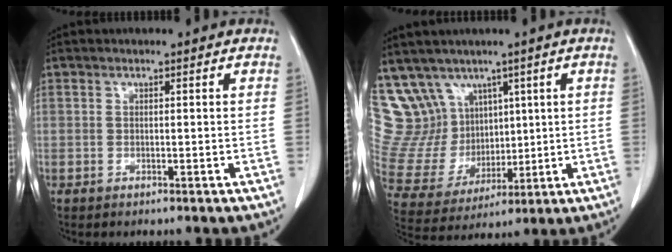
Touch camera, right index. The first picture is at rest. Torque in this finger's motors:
{"motor_torque": [-0.86, 0.84, -0.11, -0.04]}